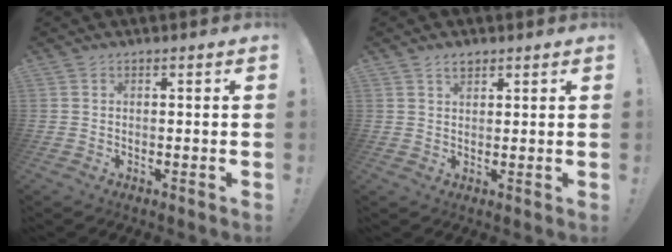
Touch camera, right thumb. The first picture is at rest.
{"total": 2.6, "force": [1.8, 1.3, 1.3], "torque": [-0.020, -0.004, 0.033]}